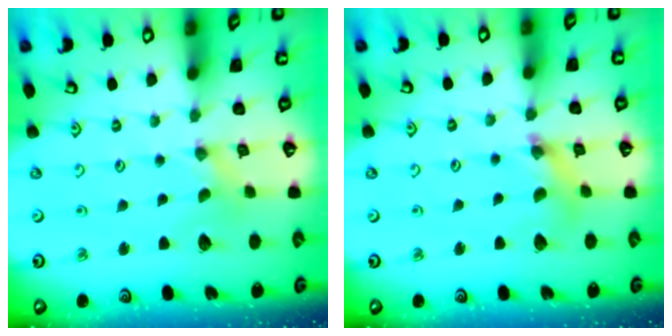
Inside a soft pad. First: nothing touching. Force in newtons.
{"total": 6.2, "press": 6.1, "slide": 0.7}